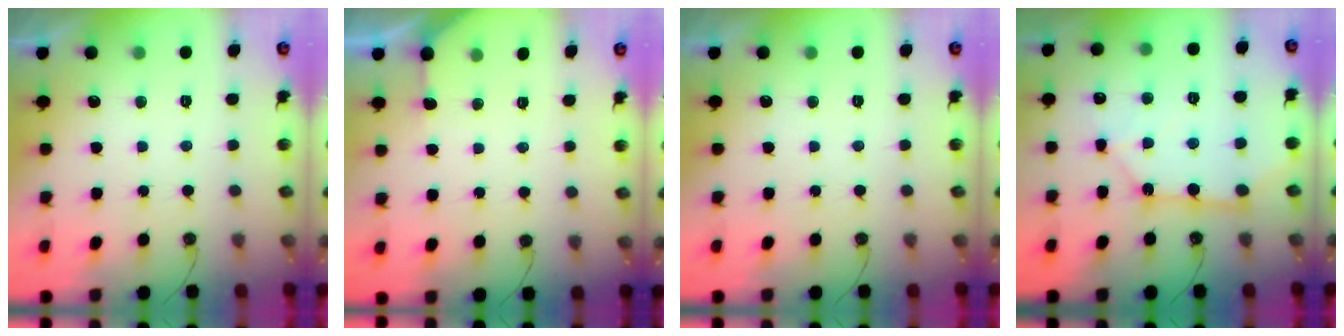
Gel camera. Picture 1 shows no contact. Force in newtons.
{"total": 3.2, "press": 3.2, "slide": 0.3}
{"total": 0.0}
{"total": 12.1, "press": 12.0, "slide": 1.5}